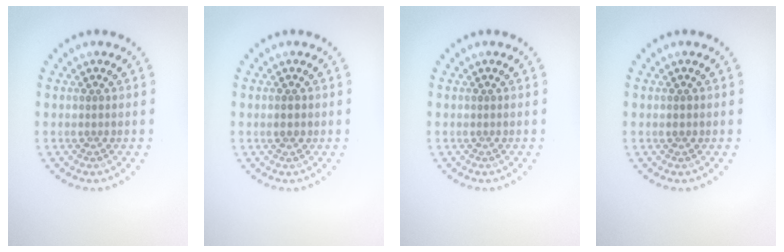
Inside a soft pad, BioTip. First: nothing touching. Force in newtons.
{"total": 1.2, "press": 1.2, "slide": 0.0}
{"total": 0.0}
{"total": 0.7, "press": 0.7, "slide": 0.0}